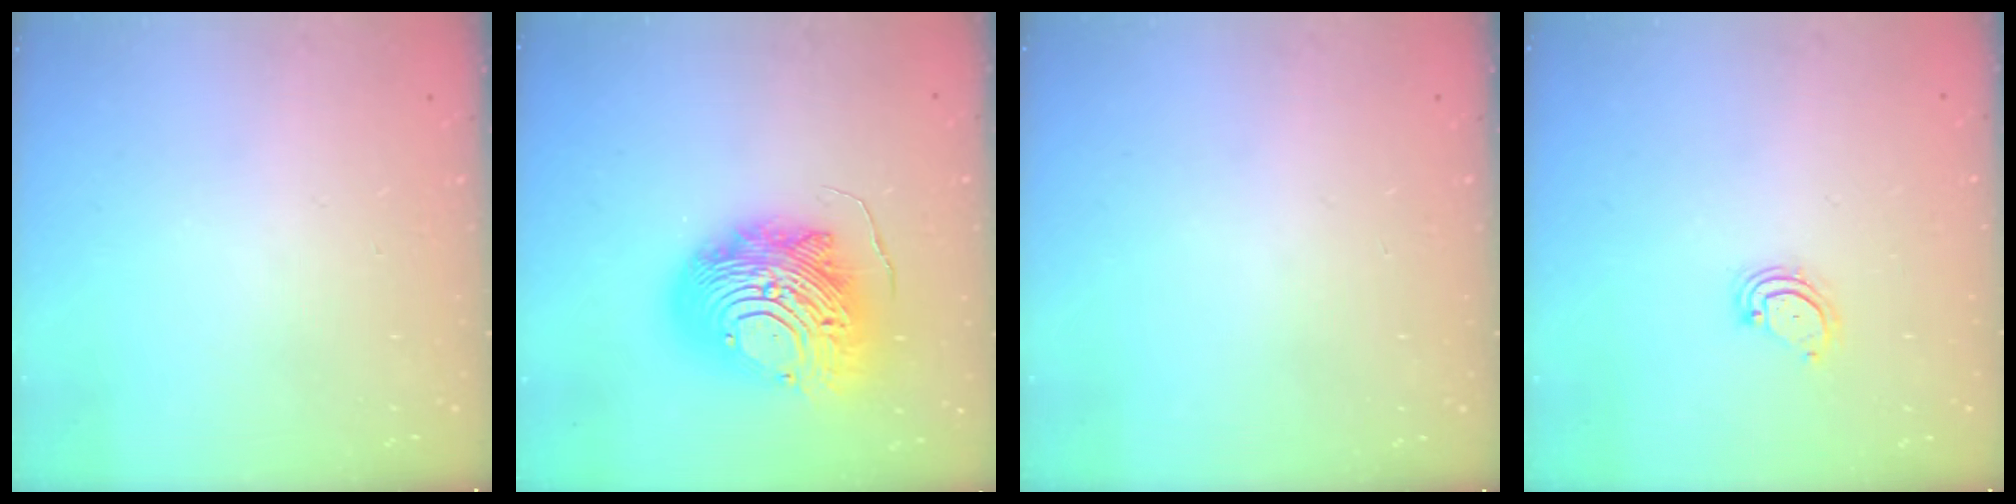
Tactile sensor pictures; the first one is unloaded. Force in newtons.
{"total": 20.1, "press": 20.0, "slide": 2.0}
{"total": 0.0}
{"total": 3.3, "press": 3.2, "slide": 0.7}